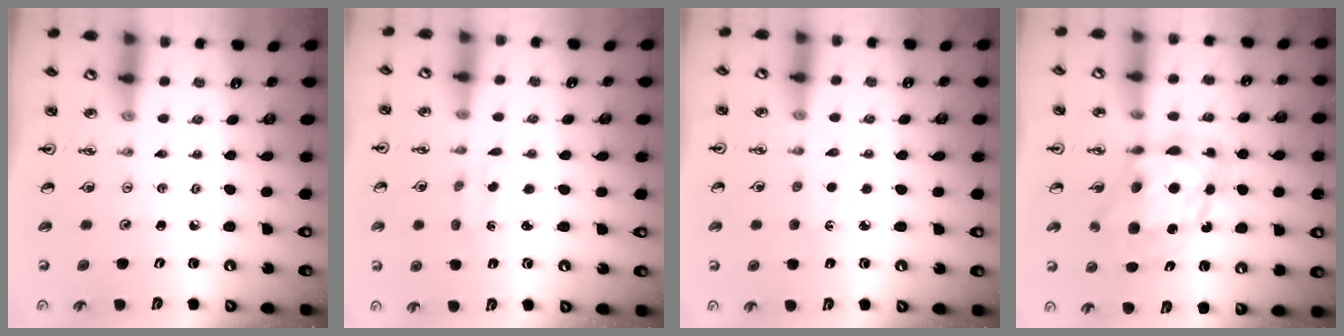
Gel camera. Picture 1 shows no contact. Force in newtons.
{"total": 2.4, "press": 2.3, "slide": 0.6}
{"total": 2.9, "press": 2.9, "slide": 0.4}
{"total": 11.9, "press": 11.8, "slide": 1.2}